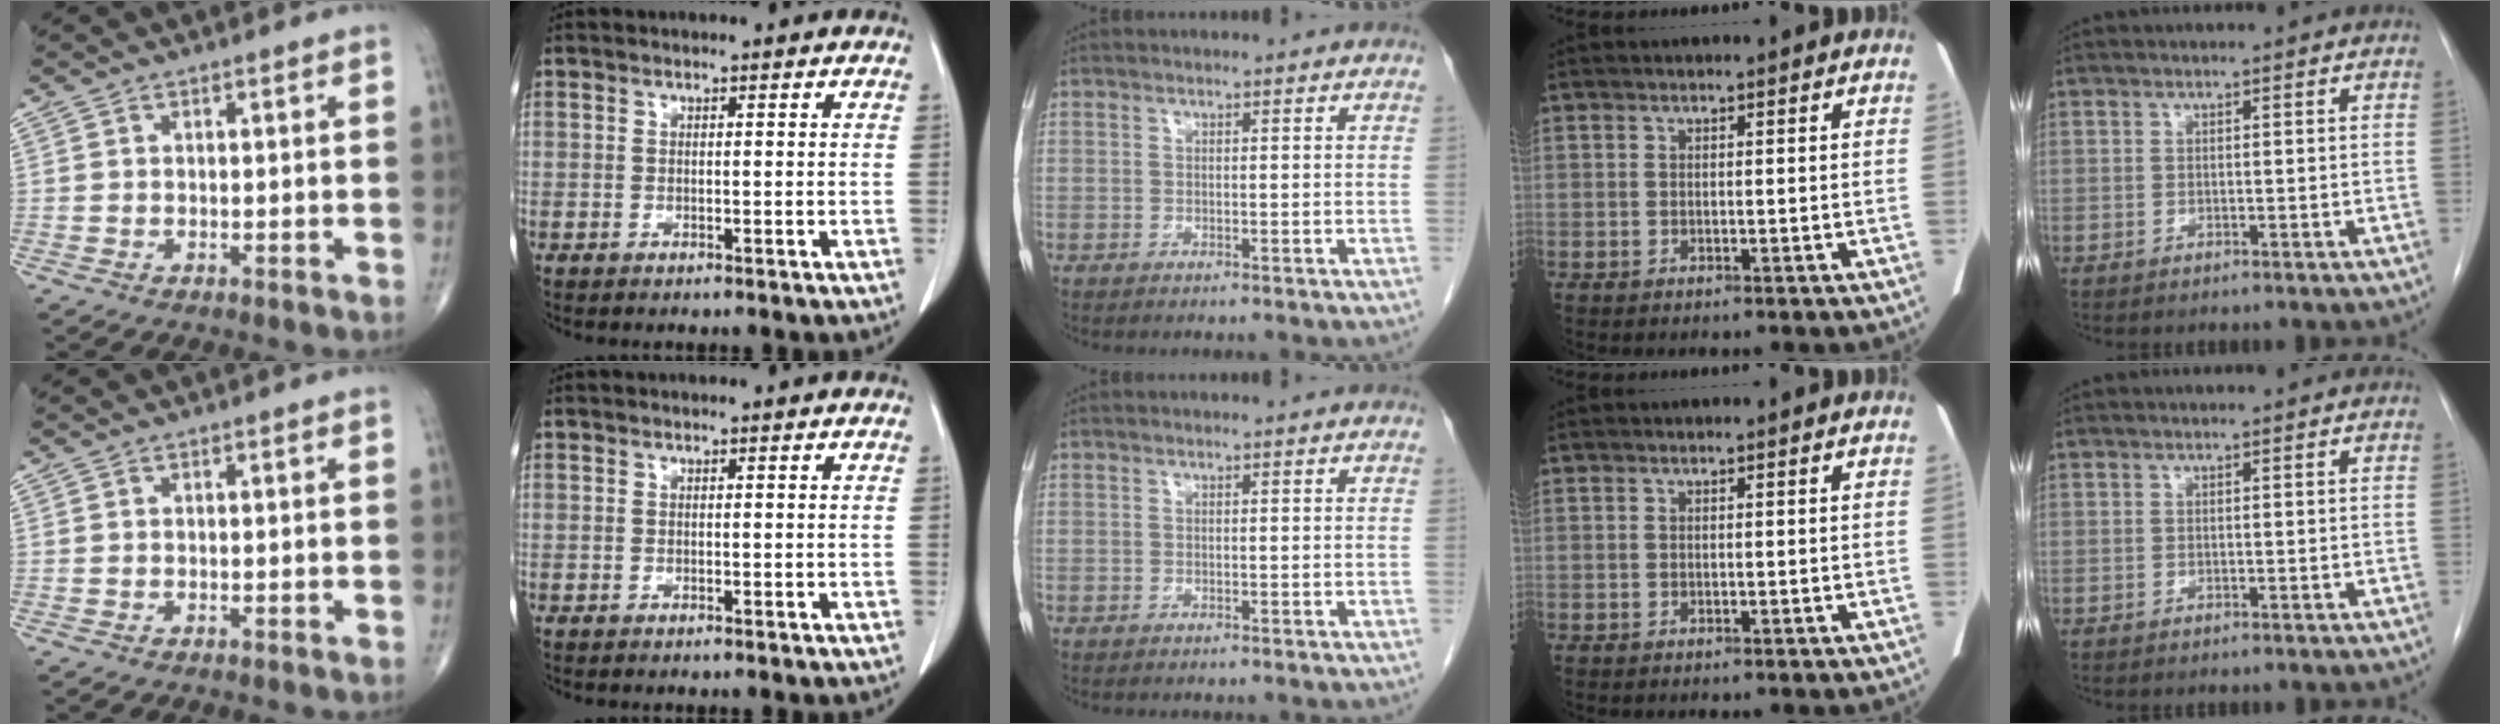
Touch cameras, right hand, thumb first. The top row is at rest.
{}